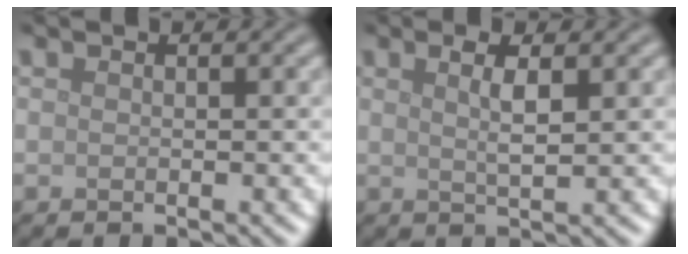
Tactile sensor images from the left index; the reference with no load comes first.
{"total": 2.4, "force": [0.9, 0.6, 2.2], "torque": [-0.035, 0.001, 0.015]}